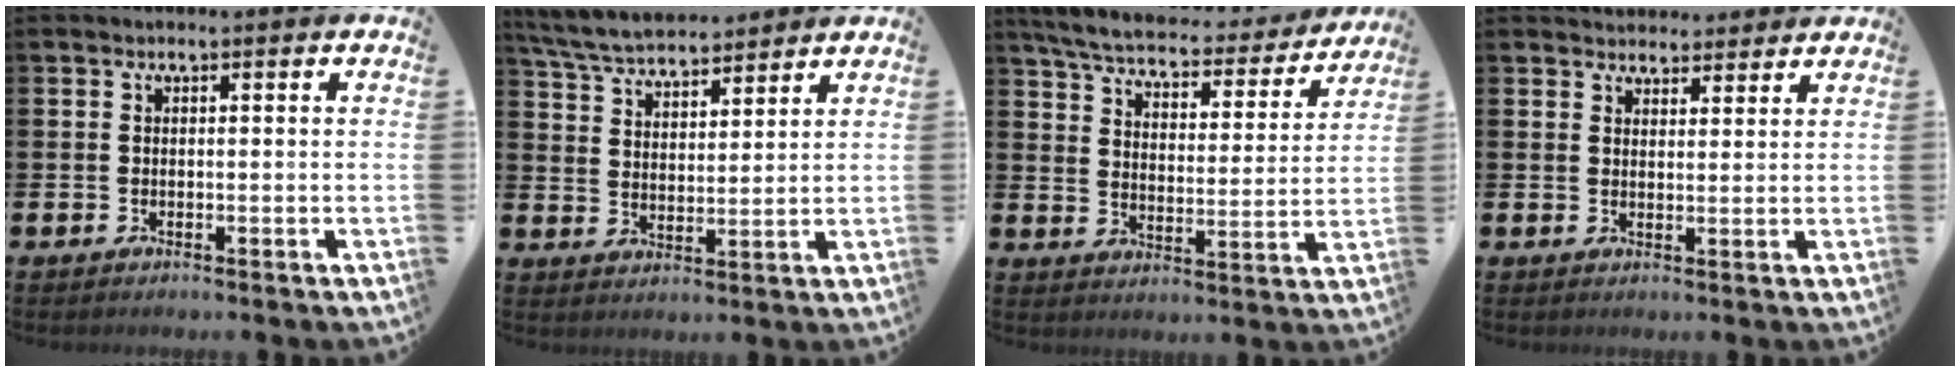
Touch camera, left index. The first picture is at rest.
{"total": 6.0, "force": [5.8, 1.0, 1.0], "torque": [-0.042, -0.028, 0.105]}
{"total": 5.8, "force": [5.4, 1.1, 1.8], "torque": [-0.060, -0.039, 0.086]}
{"total": 3.5, "force": [3.3, 1.2, -0.3], "torque": [0.011, -0.018, 0.058]}